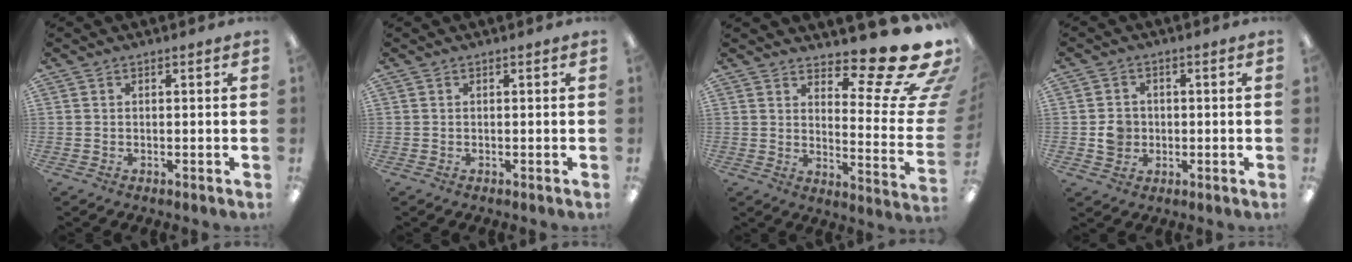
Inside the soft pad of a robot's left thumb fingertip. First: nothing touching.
{"total": 0.0}
{"total": 16.3, "force": [12.1, 4.3, 10.1], "torque": [-0.120, -0.111, 0.196]}
{"total": 4.9, "force": [-0.6, 4.5, 1.7], "torque": [-0.018, 0.004, -0.012]}